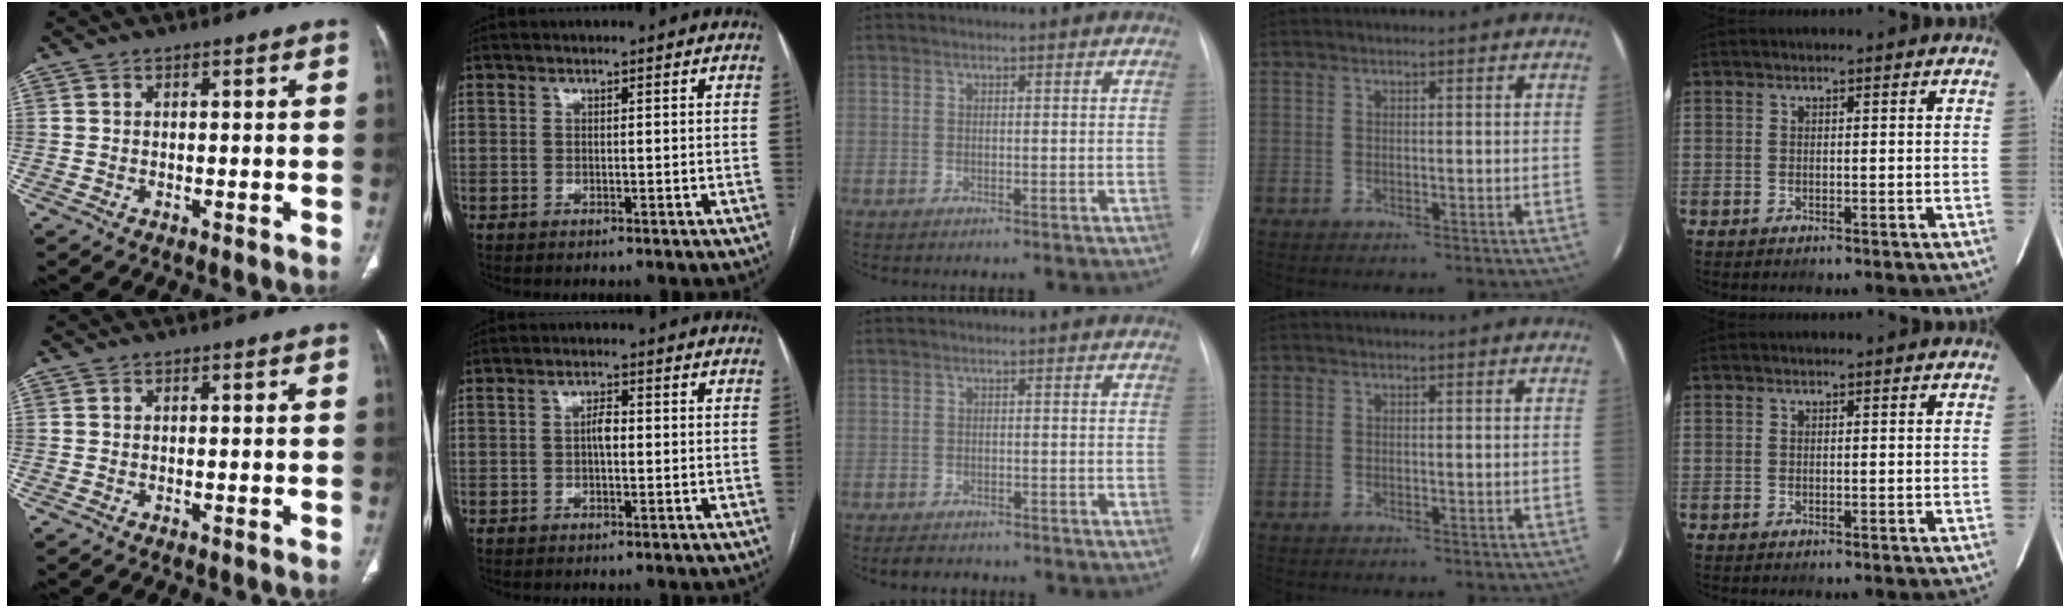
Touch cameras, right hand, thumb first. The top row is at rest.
{"index": {"total": 2.2, "force": [-0.1, 0.8, 2.0], "torque": [-0.034, 0.005, -0.003]}, "middle": {"total": 2.6, "force": [-2.3, 1.1, 0.8], "torque": [-0.019, -0.004, -0.030]}}